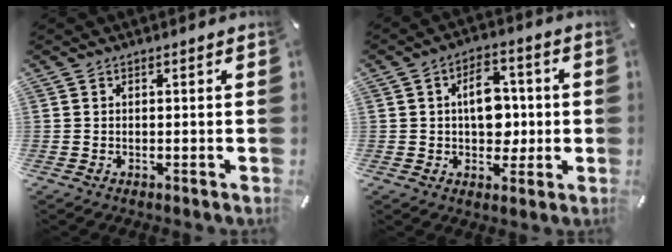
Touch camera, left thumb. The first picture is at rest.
{"total": 9.7, "force": [0.6, 6.8, 6.9], "torque": [-0.086, 0.003, 0.008]}